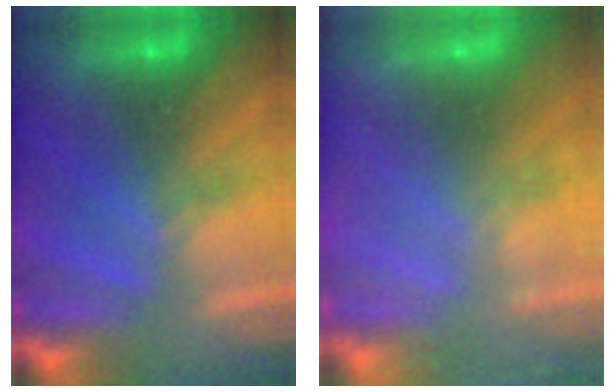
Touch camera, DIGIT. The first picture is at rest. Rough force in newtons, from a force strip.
{"total": 2.4}